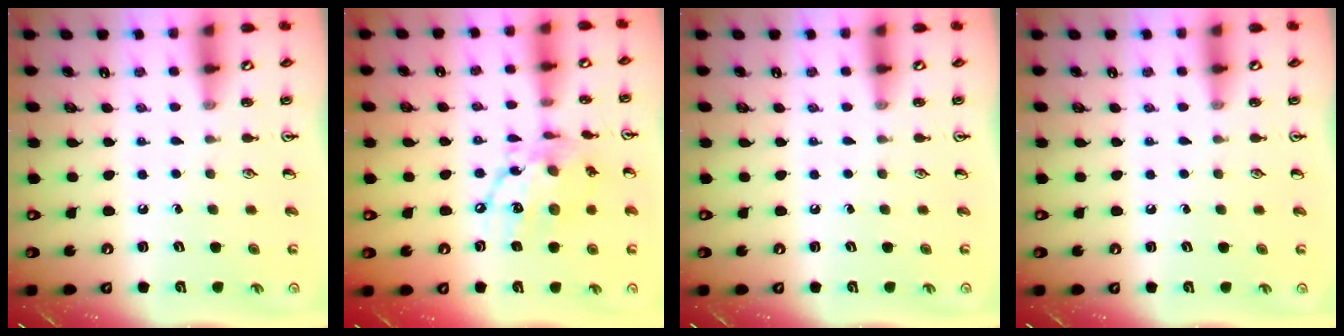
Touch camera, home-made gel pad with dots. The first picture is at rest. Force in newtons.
{"total": 14.9, "press": 14.8, "slide": 1.0}
{"total": 0.0}
{"total": 0.0}